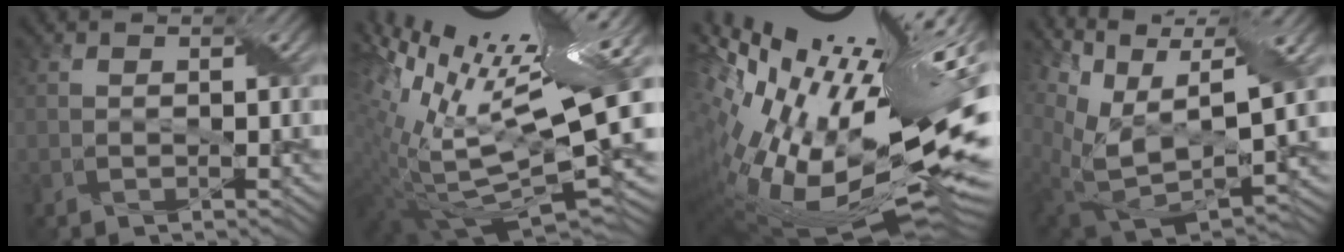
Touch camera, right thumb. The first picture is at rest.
{"total": 18.6, "force": [7.5, 6.0, 15.9], "torque": [-0.284, 0.023, 0.154]}
{"total": 20.4, "force": [3.8, 9.6, 17.5], "torque": [-0.317, 0.009, 0.094]}
{"total": 12.8, "force": [6.2, 6.6, 9.0], "torque": [-0.217, 0.017, 0.126]}